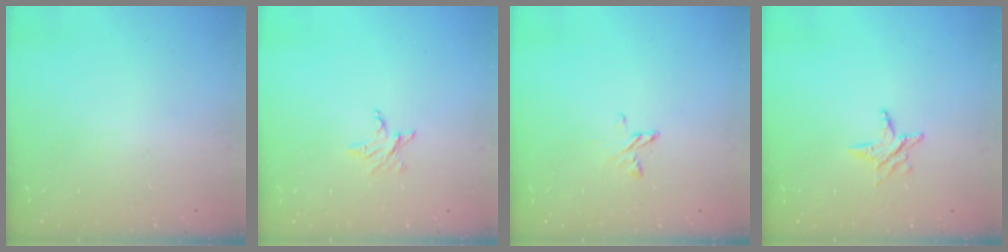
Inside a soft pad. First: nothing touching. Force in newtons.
{"total": 3.5, "press": 3.5, "slide": 0.3}
{"total": 3.2, "press": 3.2, "slide": 0.3}
{"total": 4.7, "press": 4.7, "slide": 0.5}